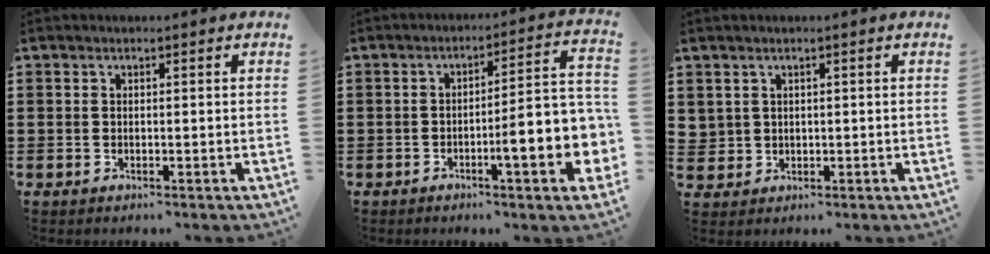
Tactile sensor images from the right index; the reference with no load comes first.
{"total": 9.7, "force": [-2.6, 1.7, 9.2], "torque": [-0.127, -0.026, -0.049]}
{"total": 1.4, "force": [0.9, 1.0, 0.1], "torque": [-0.010, 0.003, 0.019]}